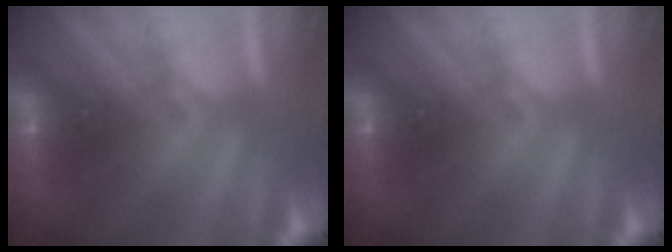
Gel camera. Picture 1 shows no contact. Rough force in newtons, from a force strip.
{"total": 0.0}